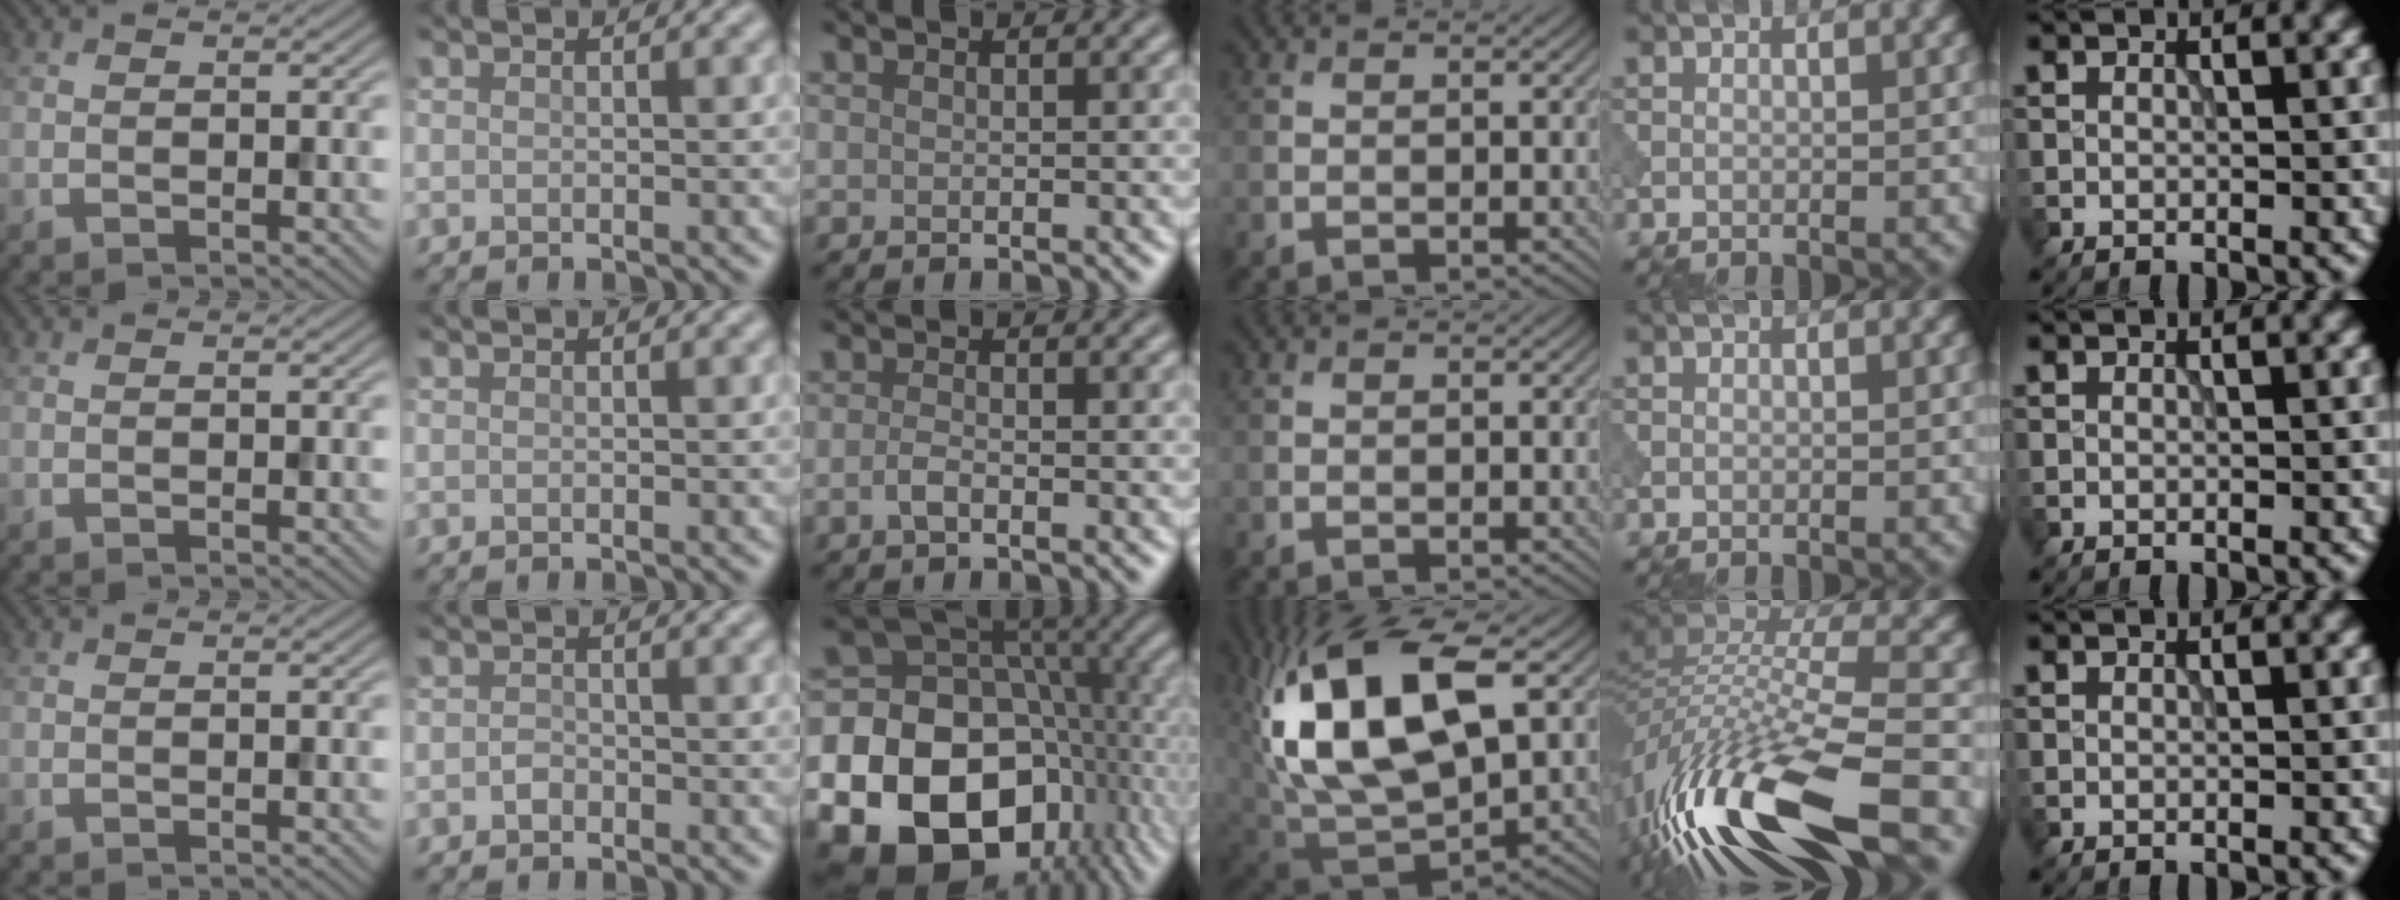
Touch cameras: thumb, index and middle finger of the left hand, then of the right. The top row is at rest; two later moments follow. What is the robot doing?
{"motion": "extract", "object": "peg toy"}